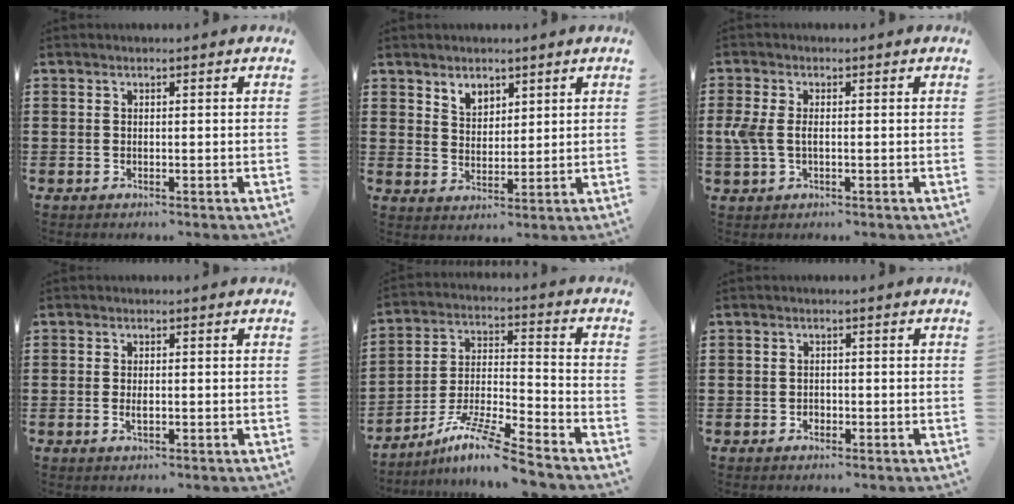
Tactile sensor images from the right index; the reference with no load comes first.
{"total": 3.4, "force": [2.6, 2.0, 0.6], "torque": [-0.021, 0.007, 0.049]}
{"total": 3.5, "force": [-0.1, 1.9, 2.9], "torque": [-0.087, -0.005, -0.013]}
{"total": 1.5, "force": [-0.2, 0.6, 1.3], "torque": [-0.025, -0.001, -0.004]}
{"total": 10.0, "force": [-7.9, 0.7, 6.0], "torque": [-0.120, 0.006, -0.158]}
{"total": 1.1, "force": [-0.6, 0.9, 0.1], "torque": [-0.005, 0.003, -0.014]}